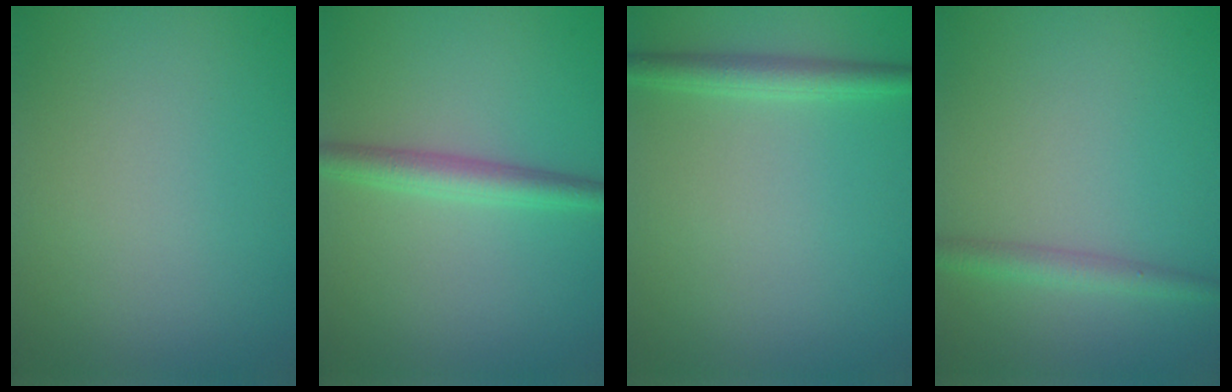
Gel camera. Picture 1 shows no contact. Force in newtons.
{"total": 2.9, "press": 2.9, "slide": 0.1}
{"total": 2.2, "press": 2.2, "slide": 0.0}
{"total": 2.0, "press": 2.0, "slide": 0.0}